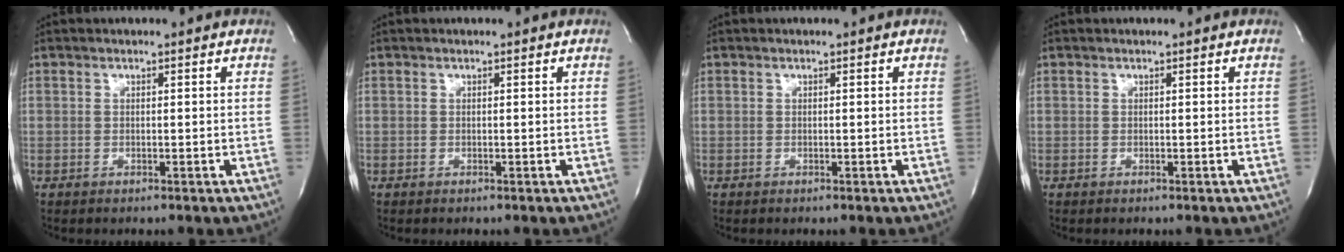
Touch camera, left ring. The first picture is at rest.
{"total": 0.0}
{"total": 0.0}
{"total": 0.0}